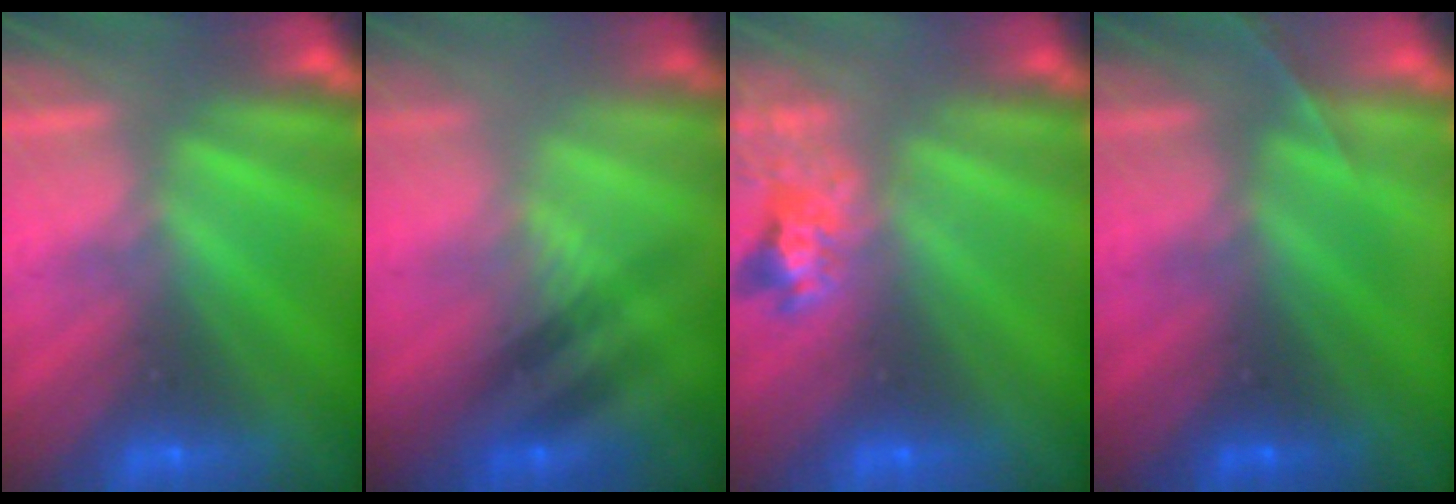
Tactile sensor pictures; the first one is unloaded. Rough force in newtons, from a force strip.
{"total": 2.3}
{"total": 2.4}
{"total": 1.4}